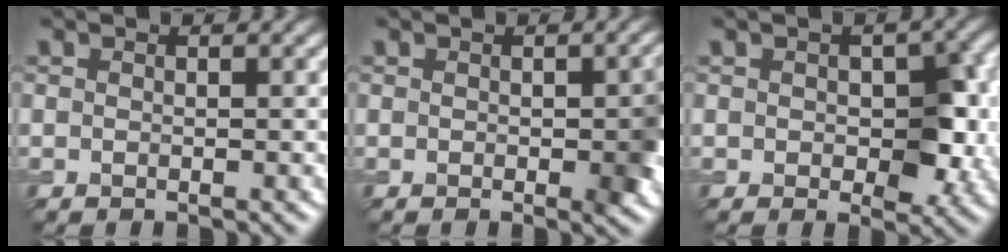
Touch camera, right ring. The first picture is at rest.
{"total": 3.1, "force": [-0.4, 0.9, 2.9], "torque": [-0.035, -0.002, -0.004]}
{"total": 5.3, "force": [0.0, 3.1, 4.3], "torque": [-0.055, -0.005, 0.003]}